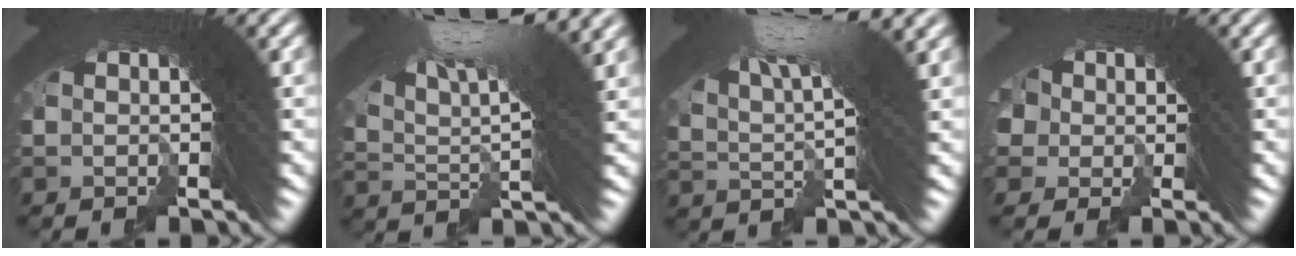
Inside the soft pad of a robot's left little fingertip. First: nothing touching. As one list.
[{"total": 10.0, "force": [4.9, 2.9, 8.3], "torque": [-0.120, 0.019, 0.072]}, {"total": 7.9, "force": [4.1, 2.0, 6.5], "torque": [-0.093, 0.018, 0.061]}, {"total": 3.8, "force": [-0.6, 3.4, 1.6], "torque": [-0.046, -0.017, -0.002]}]